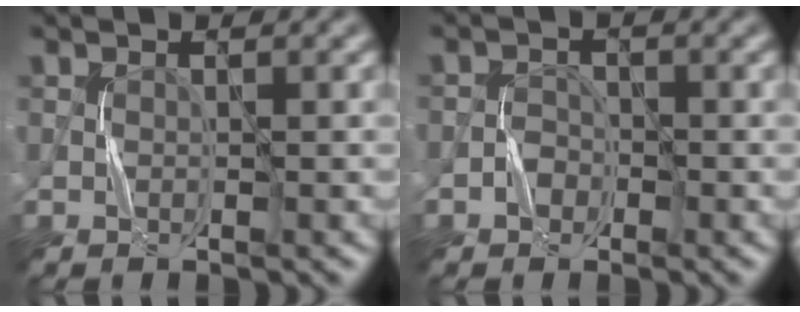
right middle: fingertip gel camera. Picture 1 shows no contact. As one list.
[{"total": 1.0, "force": [-0.7, 0.8, 0.0], "torque": [0.003, 0.005, -0.013]}]